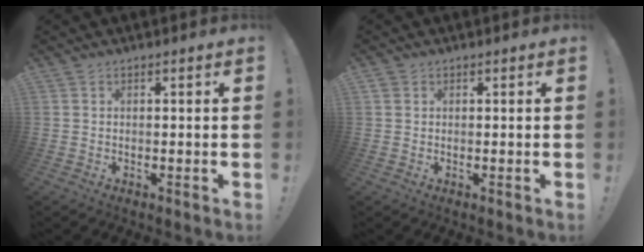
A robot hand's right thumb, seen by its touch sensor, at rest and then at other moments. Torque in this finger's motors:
{"motor_torque": [-0.14, -0.02, -0.25, -0.15, 0.03]}